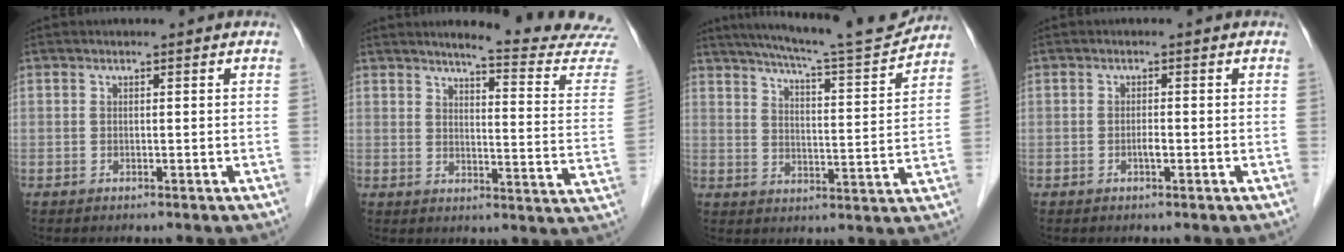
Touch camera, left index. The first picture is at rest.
{"total": 15.2, "force": [14.5, -1.3, 4.2], "torque": [-0.052, -0.120, 0.153]}
{"total": 14.5, "force": [13.2, 0.2, 6.0], "torque": [-0.099, -0.017, 0.184]}
{"total": 1.4, "force": [-1.1, 0.1, 0.7], "torque": [-0.016, -0.005, -0.019]}